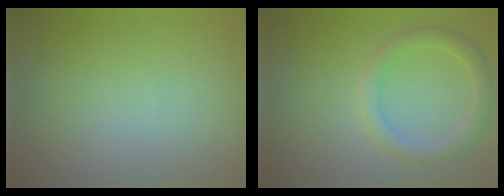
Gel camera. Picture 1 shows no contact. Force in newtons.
{"total": 2.3, "press": 2.3, "slide": 0.0}